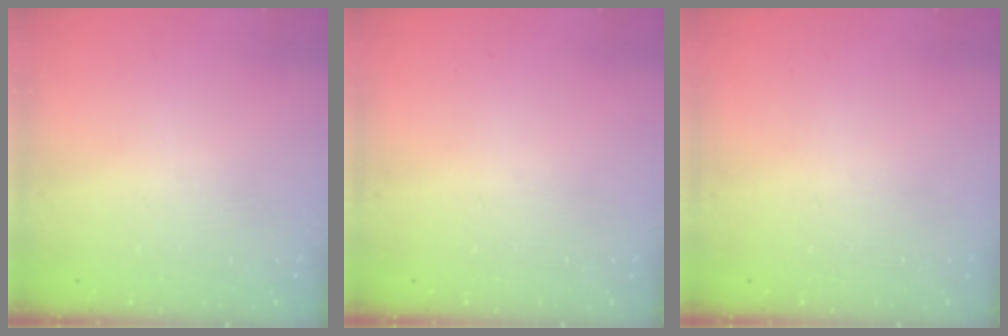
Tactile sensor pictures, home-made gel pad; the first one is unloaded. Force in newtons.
{"total": 0.0}
{"total": 0.0}